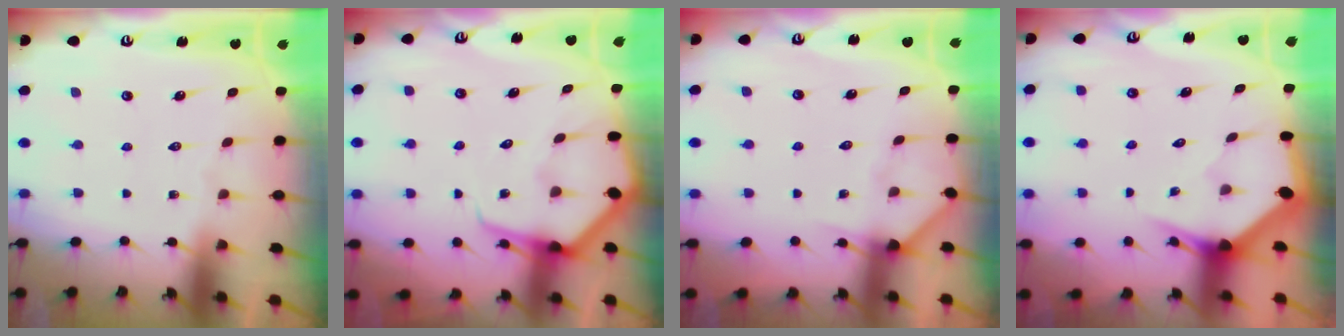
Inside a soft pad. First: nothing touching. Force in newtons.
{"total": 5.6, "press": 5.5, "slide": 0.7}
{"total": 4.2, "press": 4.2, "slide": 0.3}
{"total": 3.0, "press": 3.0, "slide": 0.0}